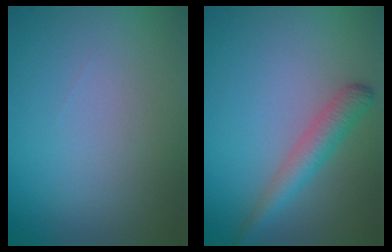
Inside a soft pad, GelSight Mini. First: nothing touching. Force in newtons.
{"total": 2.8, "press": 2.8, "slide": 0.1}